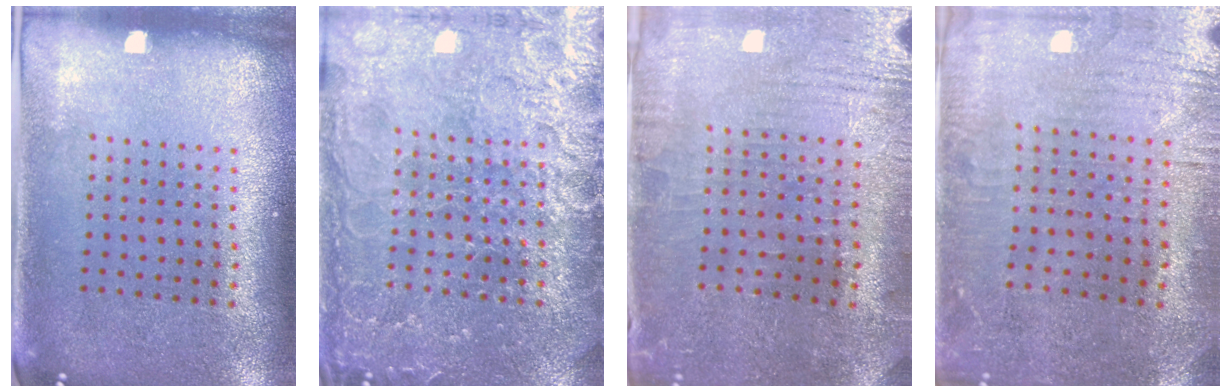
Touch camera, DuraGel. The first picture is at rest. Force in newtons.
{"total": 4.3, "press": 4.3, "slide": 0.5}
{"total": 0.8, "press": 0.7, "slide": 0.4}
{"total": 0.9, "press": 0.7, "slide": 0.6}